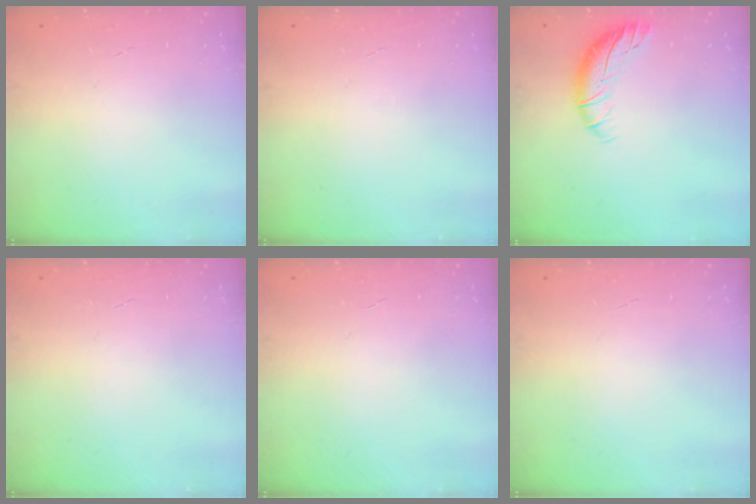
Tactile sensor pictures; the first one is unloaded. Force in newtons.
{"total": 0.0}
{"total": 8.4, "press": 8.4, "slide": 1.0}
{"total": 0.0}
{"total": 0.0}
{"total": 0.0}